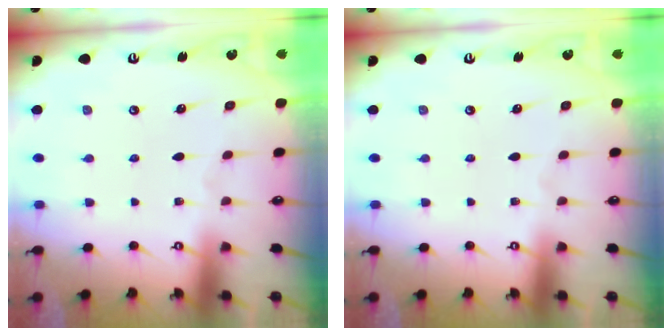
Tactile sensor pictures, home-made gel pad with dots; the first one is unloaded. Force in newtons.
{"total": 0.0}